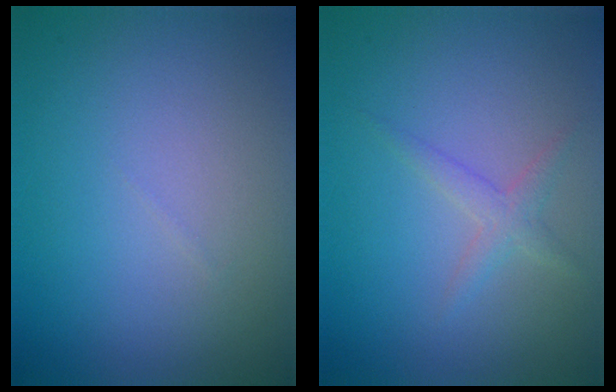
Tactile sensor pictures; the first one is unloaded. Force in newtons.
{"total": 1.5, "press": 1.5, "slide": 0.1}